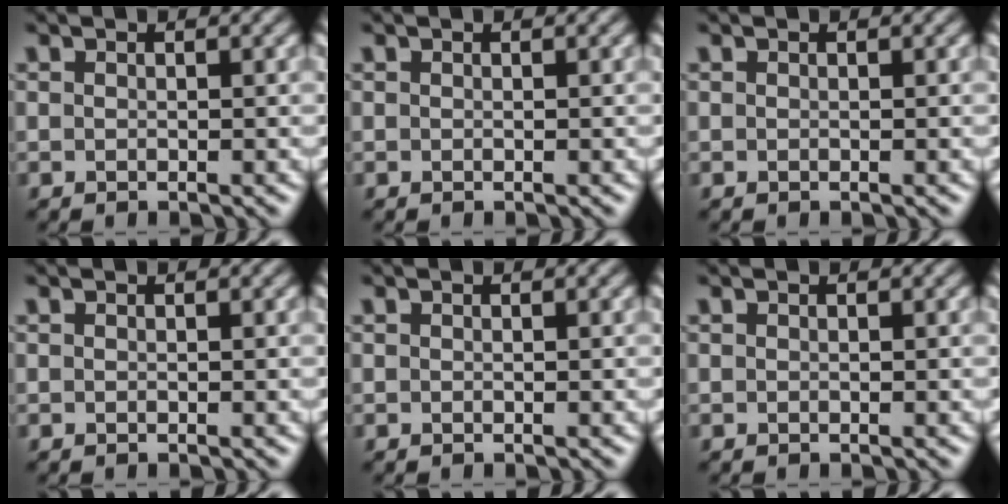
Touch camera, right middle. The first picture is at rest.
{"total": 0.0}
{"total": 0.0}
{"total": 0.0}
{"total": 0.0}
{"total": 0.0}